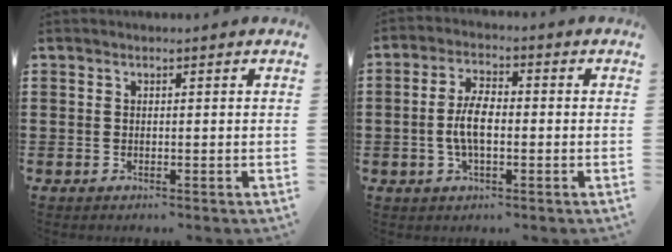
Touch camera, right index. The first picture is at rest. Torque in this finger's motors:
{"motor_torque": [2.14, 0.00, 0.77, 0.21]}